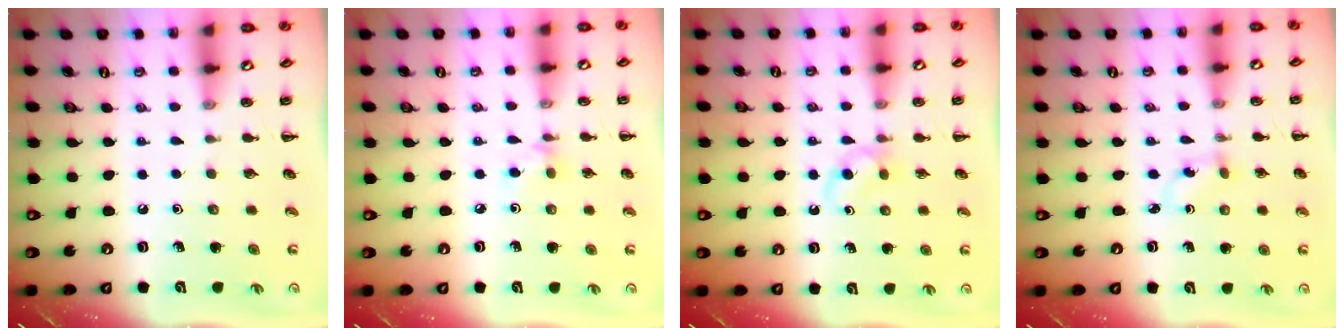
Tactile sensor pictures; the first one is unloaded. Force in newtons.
{"total": 4.0, "press": 3.8, "slide": 1.2}
{"total": 2.7, "press": 2.4, "slide": 1.2}
{"total": 1.6, "press": 1.4, "slide": 0.7}